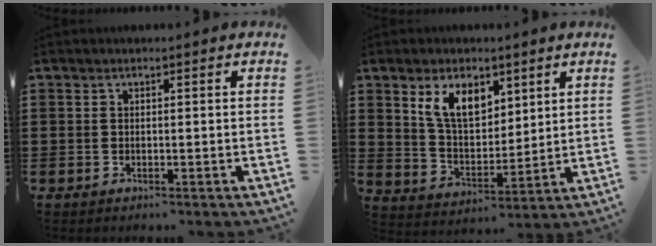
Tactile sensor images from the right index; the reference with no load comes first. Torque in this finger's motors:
{"motor_torque": [0.41, 0.55, 0.22, 0.19]}